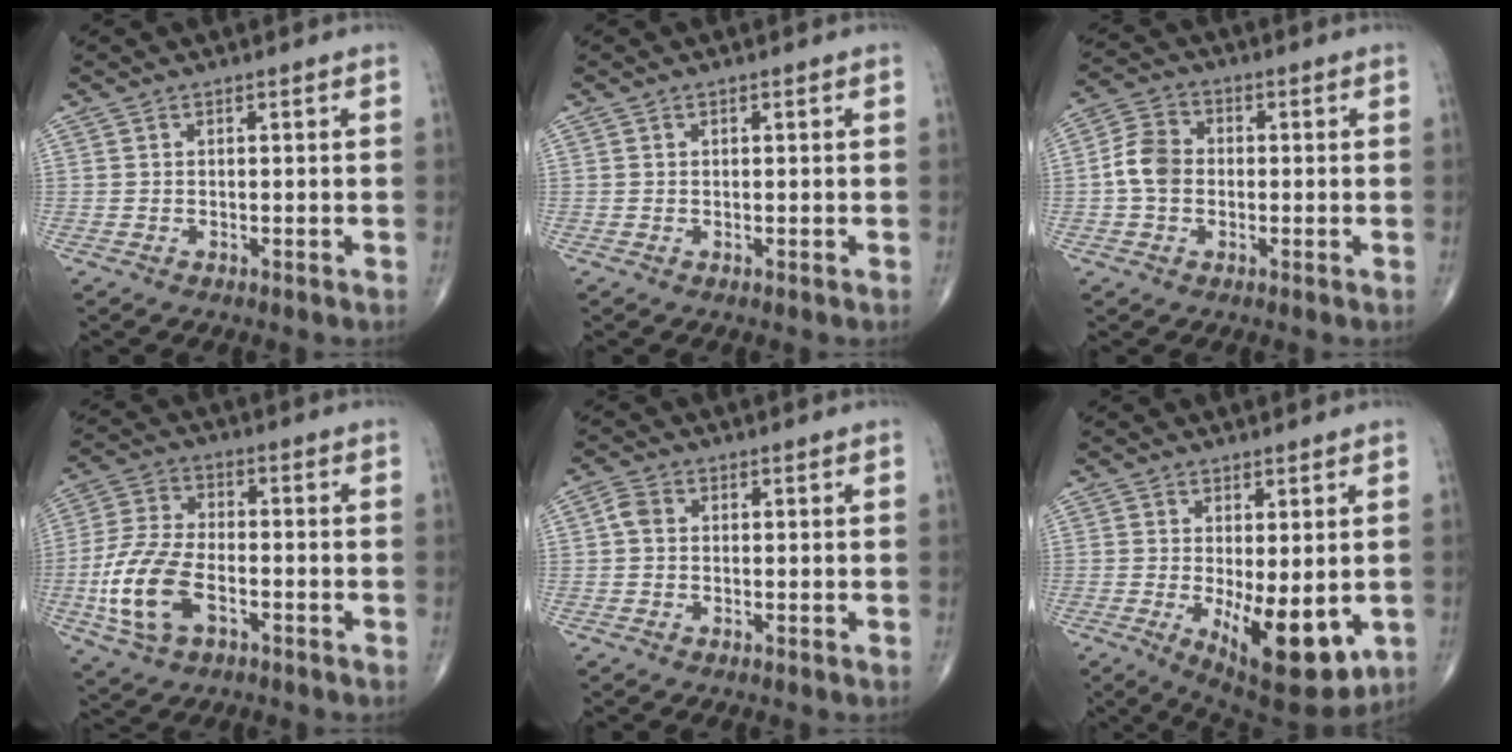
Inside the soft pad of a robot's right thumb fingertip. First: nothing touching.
{"total": 0.0}
{"total": 6.5, "force": [-0.6, 5.0, 4.0], "torque": [-0.071, 0.020, -0.022]}
{"total": 13.1, "force": [-4.1, 7.1, 10.2], "torque": [-0.219, 0.015, -0.078]}
{"total": 2.4, "force": [0.1, 1.9, 1.4], "torque": [-0.026, 0.008, -0.004]}
{"total": 12.5, "force": [-2.6, 4.9, 11.2], "torque": [-0.148, -0.026, -0.020]}